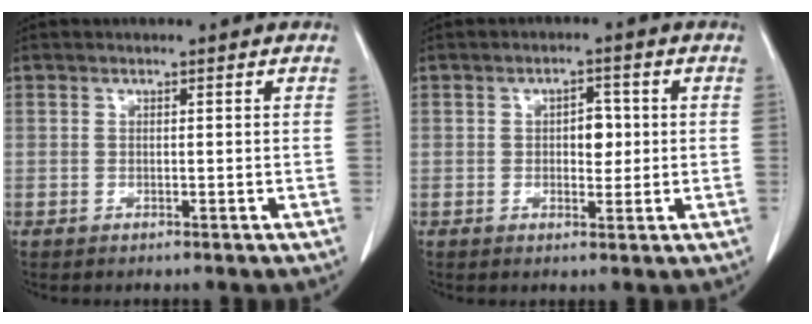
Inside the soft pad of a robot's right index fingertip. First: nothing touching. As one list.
[{"total": 3.5, "force": [0.2, 2.0, 2.9], "torque": [-0.038, 0.006, 0.006]}]